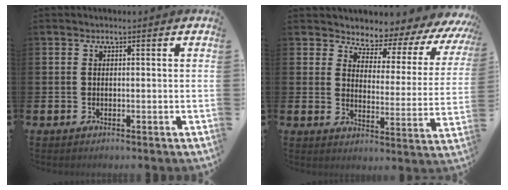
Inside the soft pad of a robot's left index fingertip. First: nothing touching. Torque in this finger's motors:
{"motor_torque": [0.86, -0.77, 0.25, 0.11]}